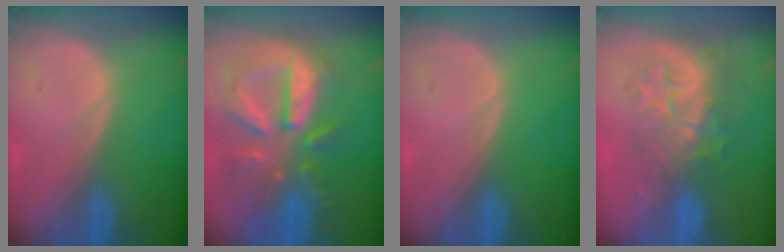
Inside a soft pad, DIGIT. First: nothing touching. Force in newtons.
{"total": 10.6, "press": 9.3, "slide": 5.0}
{"total": 0.0}
{"total": 9.2, "press": 7.9, "slide": 4.7}